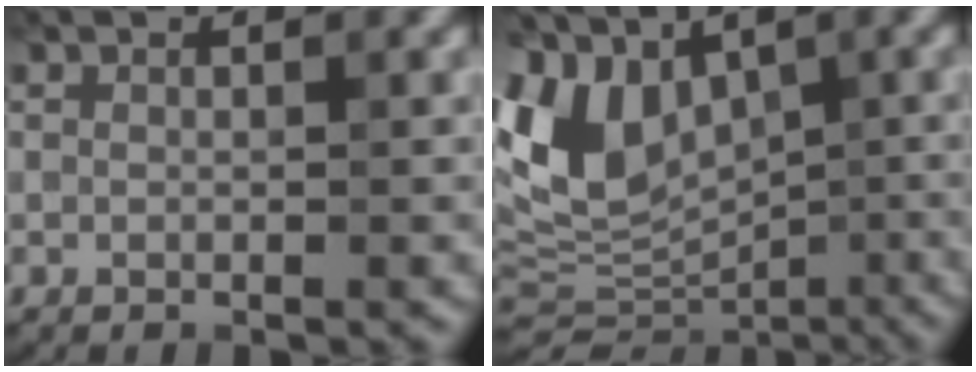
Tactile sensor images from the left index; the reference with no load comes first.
{"total": 10.3, "force": [1.5, 7.1, 7.4], "torque": [-0.159, 0.000, 0.028]}